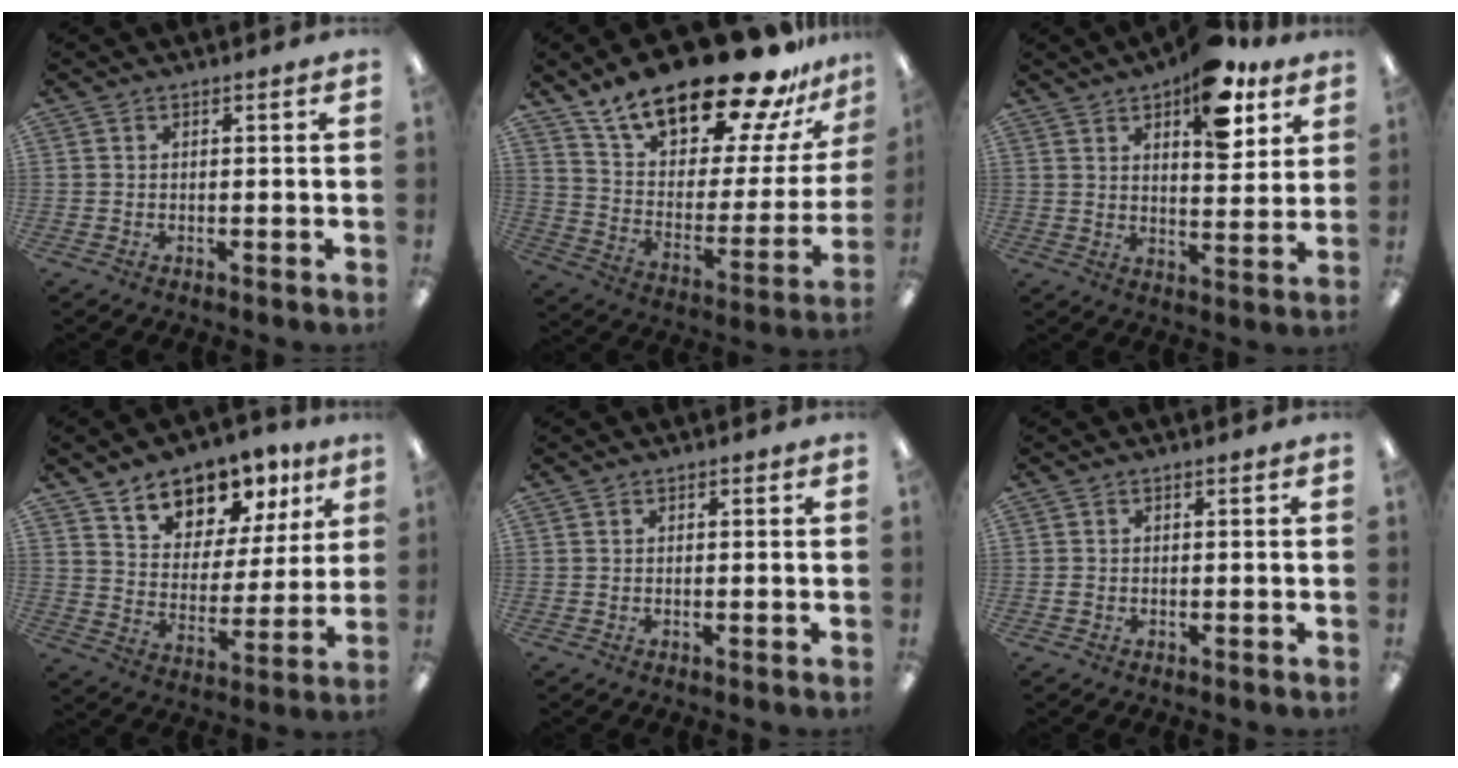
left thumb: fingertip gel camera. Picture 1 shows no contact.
{"total": 25.8, "force": [19.6, 8.6, 14.4], "torque": [-0.225, -0.139, 0.334]}
{"total": 14.2, "force": [9.0, 6.4, 9.0], "torque": [-0.115, -0.043, 0.150]}
{"total": 11.6, "force": [9.3, 6.5, 2.5], "torque": [-0.043, -0.073, 0.172]}
{"total": 0.5, "force": [0.3, 0.4, 0.2], "torque": [-0.003, 0.004, 0.005]}
{"total": 0.6, "force": [-0.2, 0.5, 0.3], "torque": [-0.005, 0.003, -0.005]}